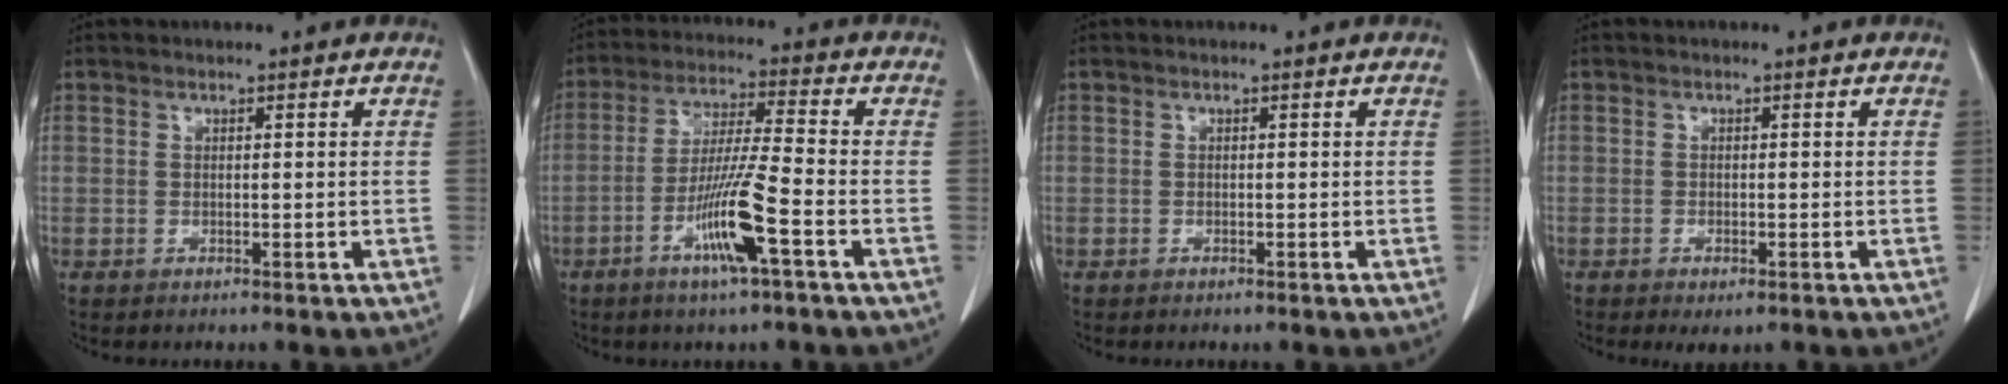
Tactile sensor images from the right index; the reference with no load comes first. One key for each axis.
{"total": 10.2, "fx": -4.4, "fy": -0.4, "fz": 9.1, "tx": -0.178, "ty": -0.011, "tz": -0.085}
{"total": 0.0}
{"total": 2.3, "fx": -1.4, "fy": 0.9, "fz": 1.7, "tx": -0.024, "ty": -0.004, "tz": -0.014}